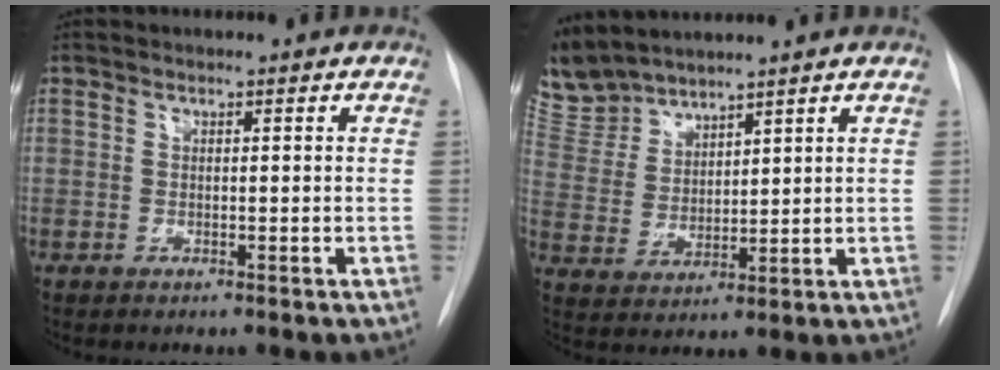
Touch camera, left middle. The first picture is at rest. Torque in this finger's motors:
{"motor_torque": [0.14, -0.25, 0.16, 0.08]}